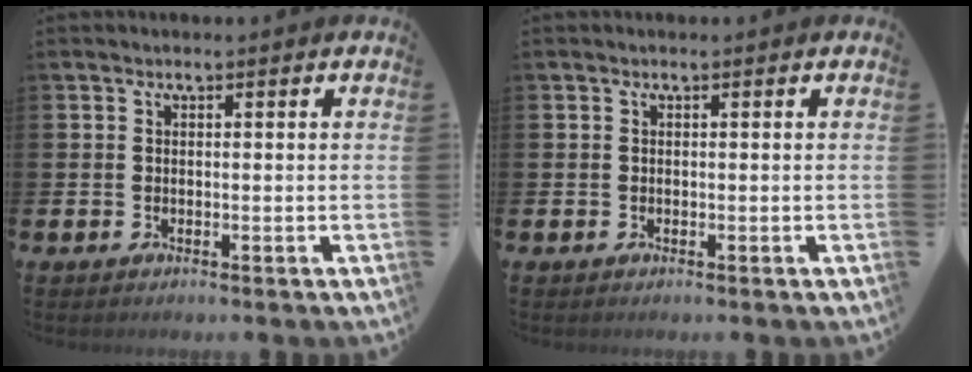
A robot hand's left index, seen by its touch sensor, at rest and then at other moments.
{"total": 0.0}